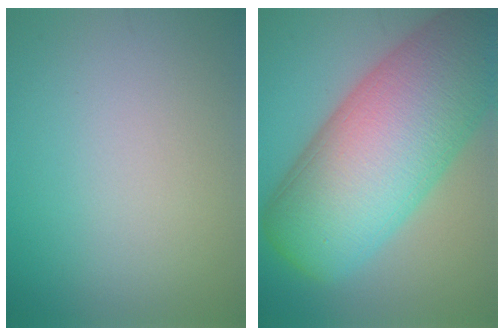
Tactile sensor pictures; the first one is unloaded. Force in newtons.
{"total": 16.9, "press": 16.9, "slide": 0.9}